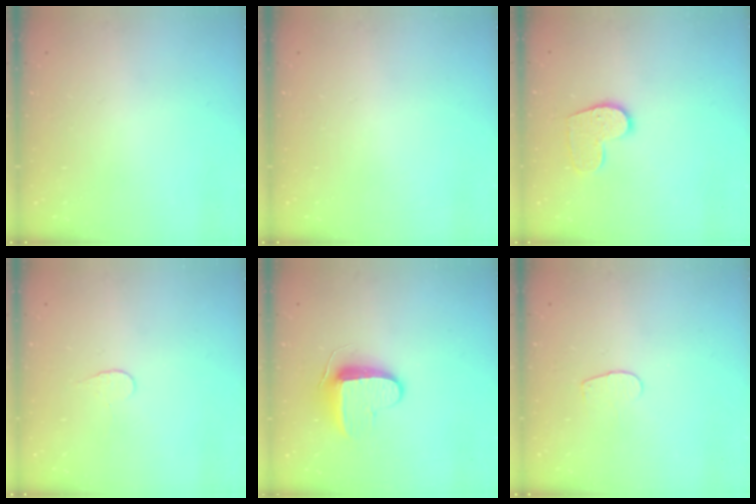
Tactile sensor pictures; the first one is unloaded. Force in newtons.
{"total": 0.0}
{"total": 10.0, "press": 10.0, "slide": 0.6}
{"total": 3.9, "press": 3.9, "slide": 0.3}
{"total": 10.4, "press": 10.3, "slide": 0.9}
{"total": 3.2, "press": 3.2, "slide": 0.3}